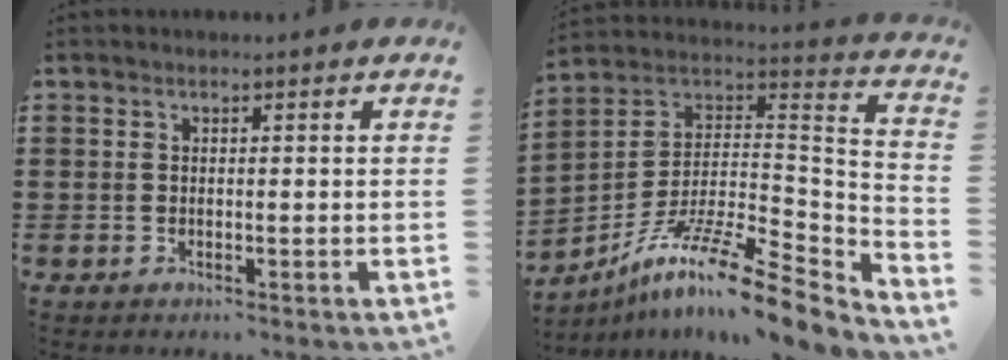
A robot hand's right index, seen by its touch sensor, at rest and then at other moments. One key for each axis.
{"total": 12.8, "fx": -9.6, "fy": 1.3, "fz": 8.4, "tx": -0.150, "ty": 0.005, "tz": -0.182}